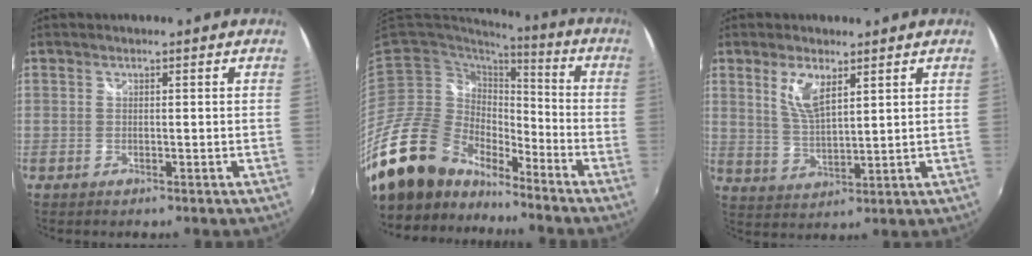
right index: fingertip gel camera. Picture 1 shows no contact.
{"total": 19.6, "force": [-15.8, 9.2, 7.1], "torque": [-0.147, -0.002, -0.289]}
{"total": 6.5, "force": [3.4, 2.4, 5.0], "torque": [-0.096, -0.003, 0.069]}